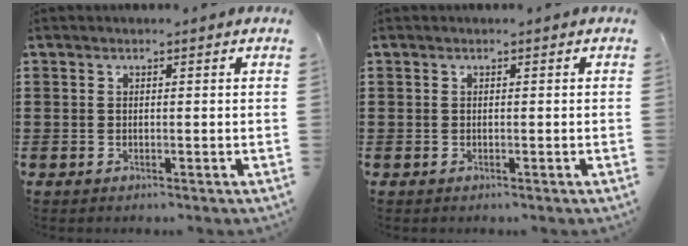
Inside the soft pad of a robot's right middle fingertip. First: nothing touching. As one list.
[{"total": 0.0}]